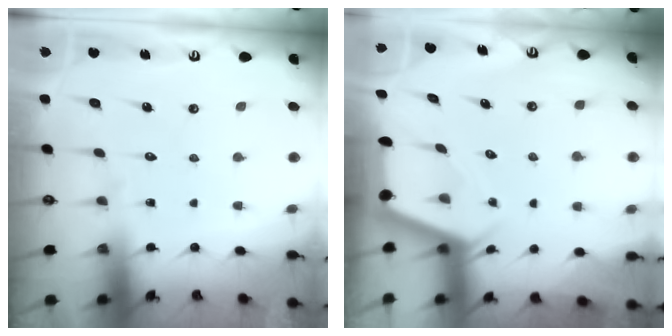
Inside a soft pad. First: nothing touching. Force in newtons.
{"total": 2.4, "press": 2.4, "slide": 0.3}